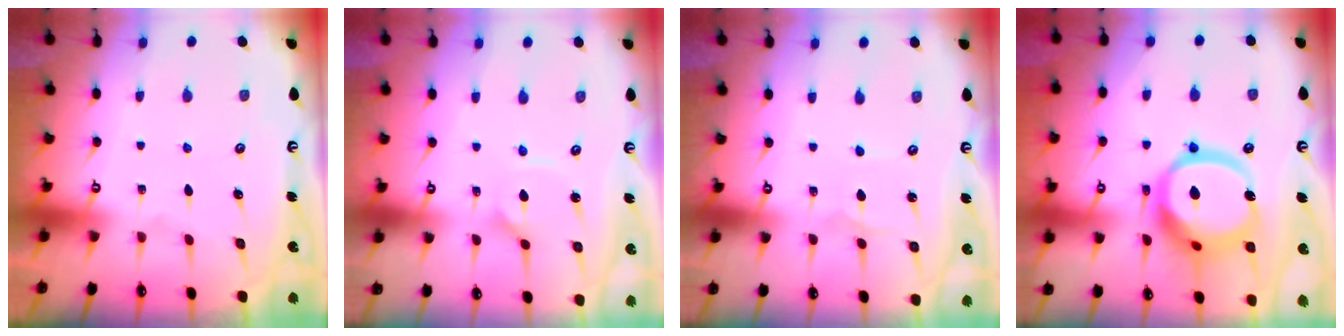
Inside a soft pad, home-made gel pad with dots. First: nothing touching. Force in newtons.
{"total": 2.3, "press": 2.2, "slide": 0.7}
{"total": 1.1, "press": 1.1, "slide": 0.2}
{"total": 21.1, "press": 20.9, "slide": 2.5}